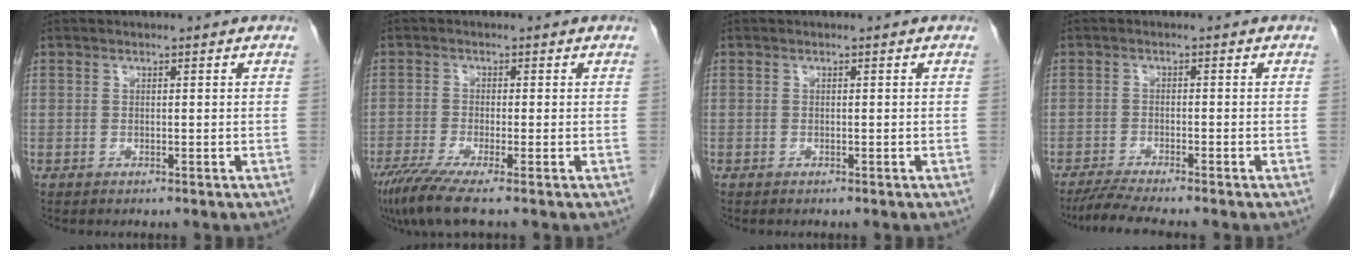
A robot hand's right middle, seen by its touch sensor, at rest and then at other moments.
{"total": 6.1, "force": [-4.4, -0.2, 4.3], "torque": [-0.075, -0.018, -0.081]}
{"total": 0.0}
{"total": 5.2, "force": [-4.5, -0.7, 2.5], "torque": [-0.046, -0.019, -0.079]}